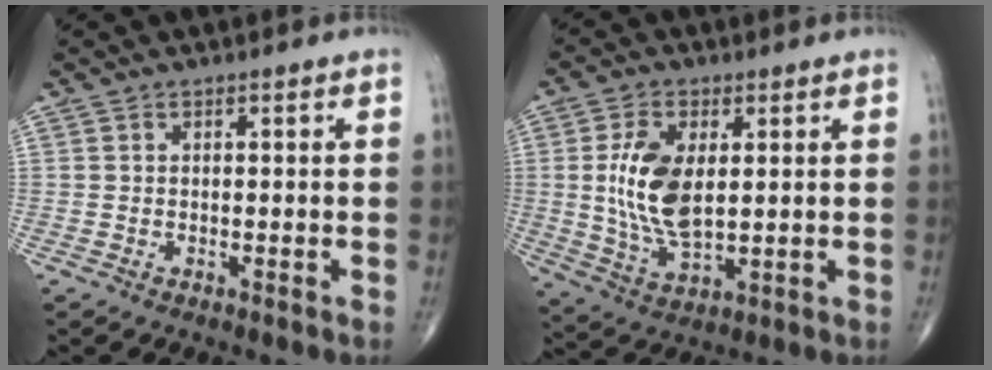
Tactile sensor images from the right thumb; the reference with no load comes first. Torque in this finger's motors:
{"motor_torque": [-0.43, 0.93, 1.12, 0.23, 0.13]}